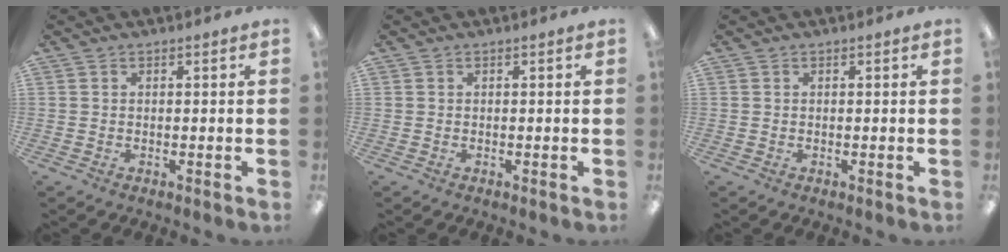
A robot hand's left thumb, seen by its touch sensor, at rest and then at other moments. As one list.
[{"total": 0.0}, {"total": 0.0}]